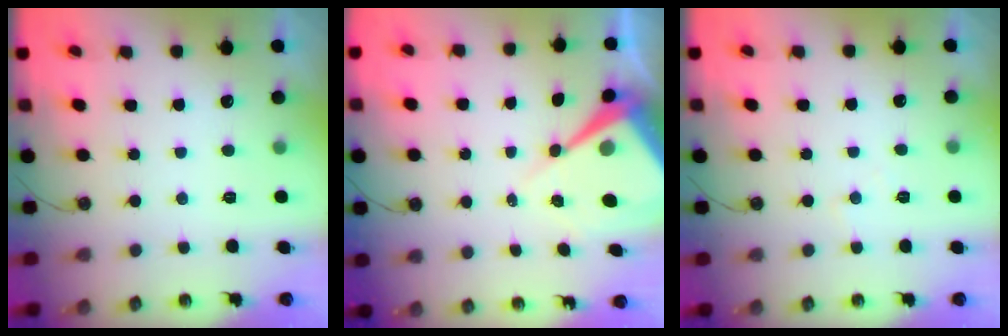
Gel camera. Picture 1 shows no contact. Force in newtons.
{"total": 10.5, "press": 10.5, "slide": 0.8}
{"total": 4.0, "press": 3.9, "slide": 0.6}